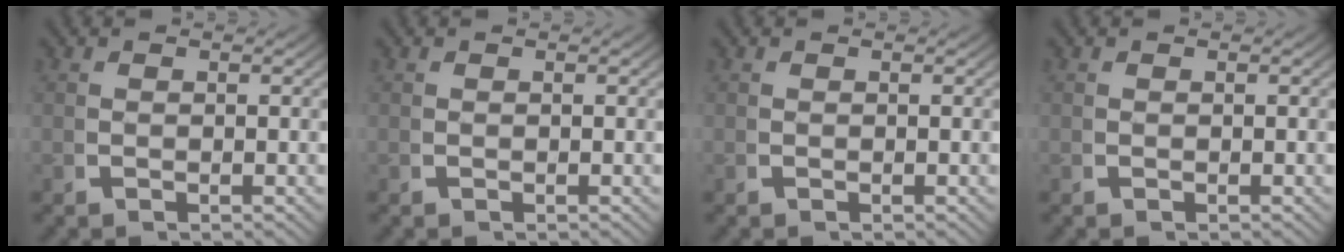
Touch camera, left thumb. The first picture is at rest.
{"total": 0.0}
{"total": 0.0}
{"total": 0.0}